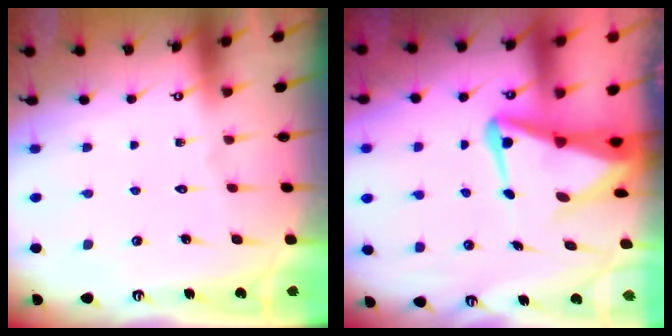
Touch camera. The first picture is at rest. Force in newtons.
{"total": 7.6, "press": 7.5, "slide": 1.6}